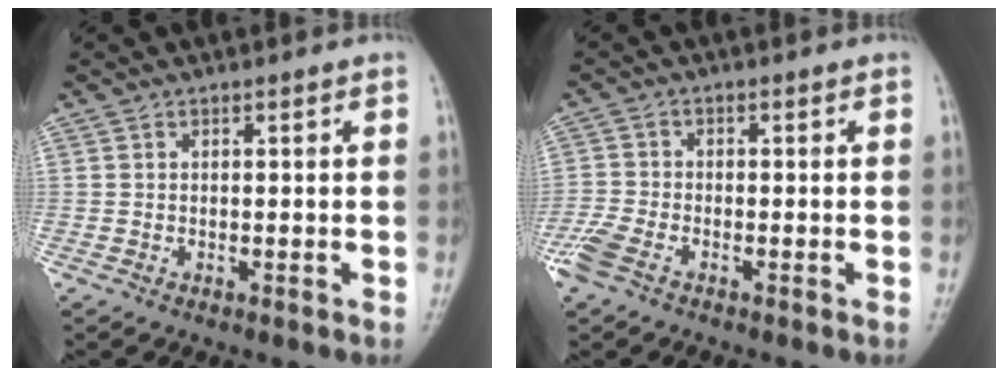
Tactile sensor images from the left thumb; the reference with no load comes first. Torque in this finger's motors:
{"motor_torque": [-0.58, 0.47, -0.03, 0.04, -0.03]}